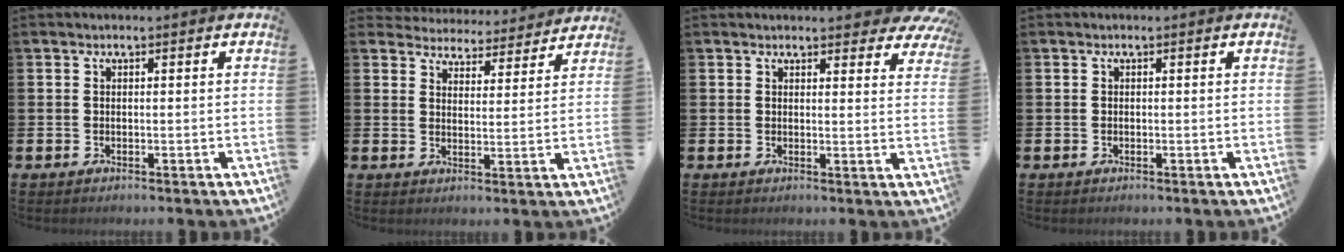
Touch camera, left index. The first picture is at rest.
{"total": 4.7, "force": [4.6, 1.0, -0.3], "torque": [-0.009, -0.045, 0.077]}
{"total": 2.9, "force": [2.8, 0.9, 0.5], "torque": [0.005, -0.017, 0.045]}
{"total": 0.0}